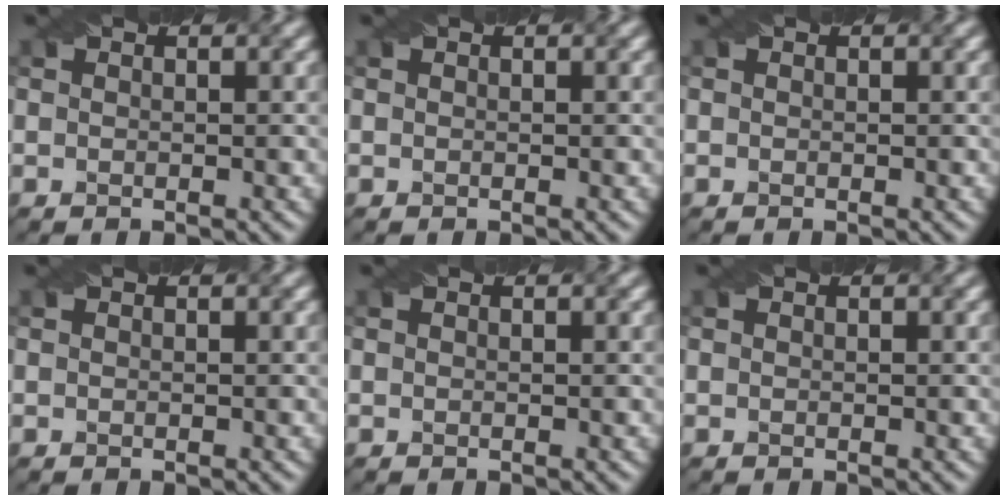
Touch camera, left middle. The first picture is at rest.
{"total": 0.0}
{"total": 0.0}
{"total": 0.0}
{"total": 0.0}
{"total": 0.0}